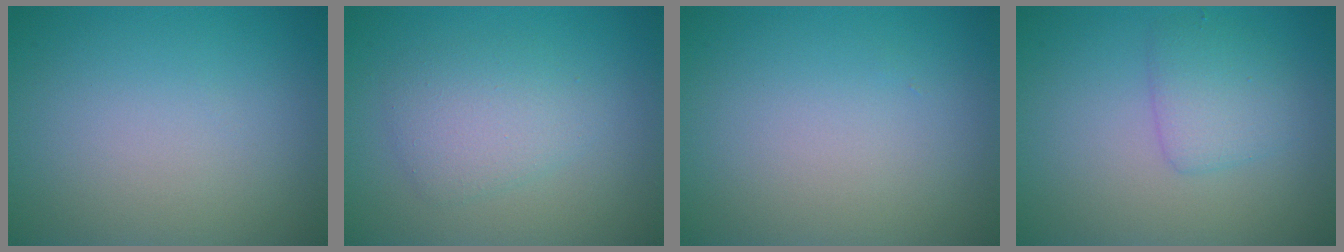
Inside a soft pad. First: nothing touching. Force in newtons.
{"total": 2.8, "press": 2.8, "slide": 0.2}
{"total": 0.0}
{"total": 2.6, "press": 2.6, "slide": 0.0}